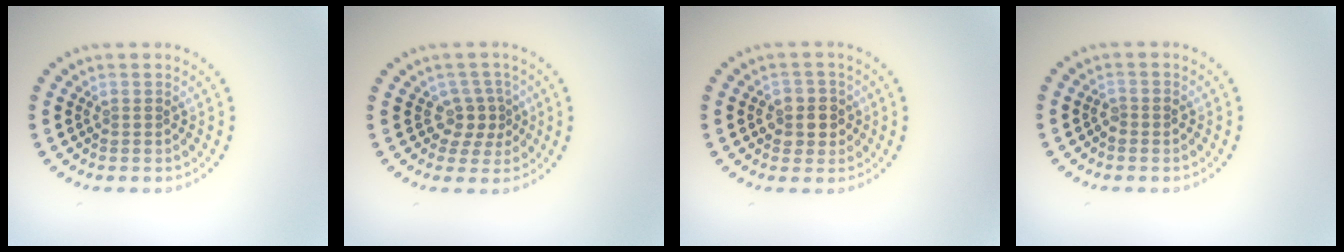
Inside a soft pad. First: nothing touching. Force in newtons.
{"total": 2.4, "press": 1.9, "slide": 1.5}
{"total": 2.6, "press": 2.4, "slide": 1.0}
{"total": 0.9, "press": 0.8, "slide": 0.2}